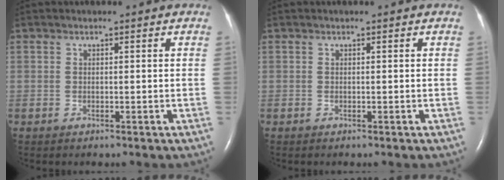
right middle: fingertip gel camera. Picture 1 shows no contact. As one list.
[{"total": 0.0}]